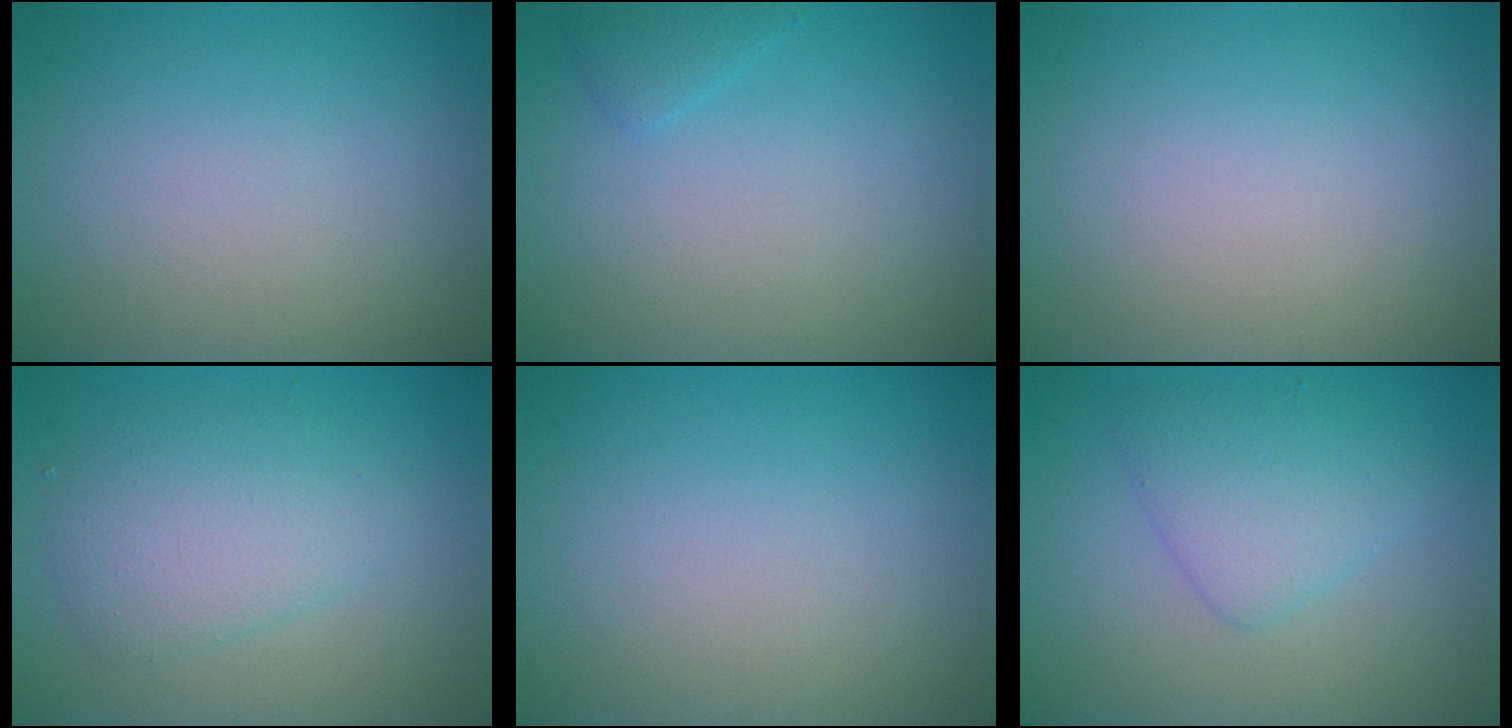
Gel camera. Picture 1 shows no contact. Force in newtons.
{"total": 1.1, "press": 1.1, "slide": 0.1}
{"total": 0.0}
{"total": 3.8, "press": 3.8, "slide": 0.1}
{"total": 0.0}
{"total": 3.1, "press": 3.1, "slide": 0.1}